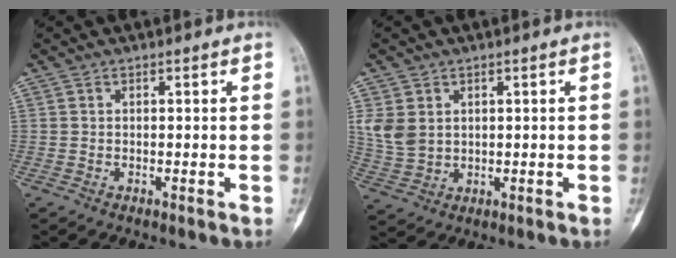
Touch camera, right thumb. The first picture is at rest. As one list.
[{"total": 5.9, "force": [1.7, 4.6, 3.3], "torque": [-0.060, -0.004, 0.046]}]